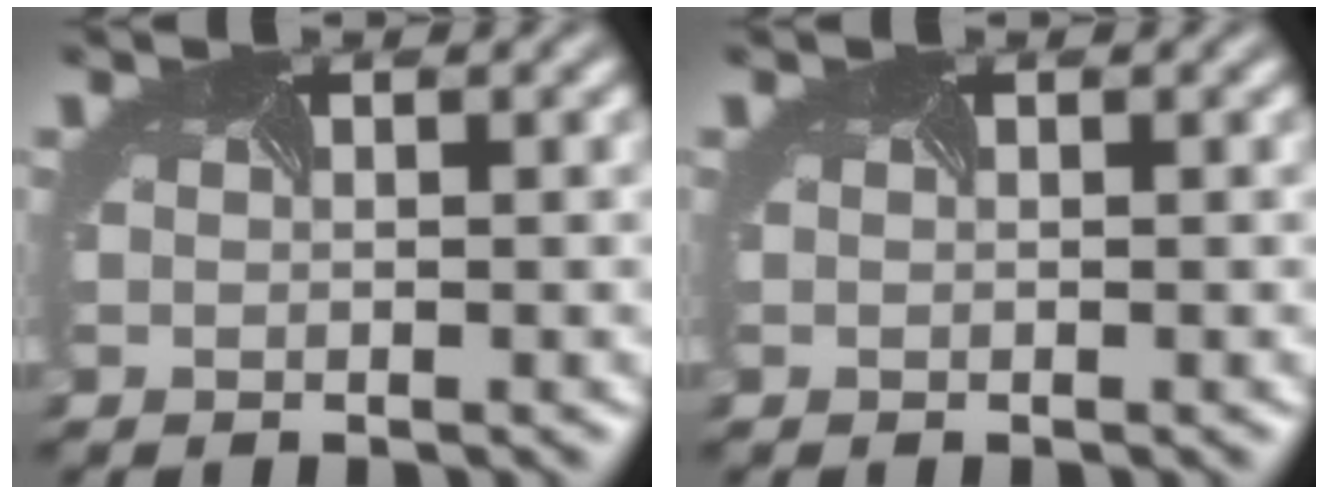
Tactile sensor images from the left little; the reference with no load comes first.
{"total": 0.0}